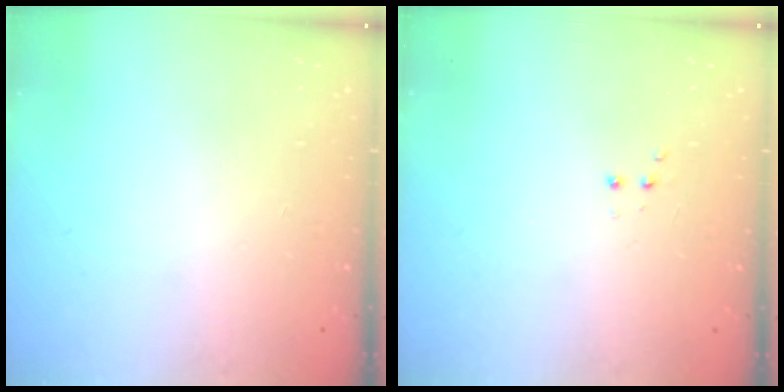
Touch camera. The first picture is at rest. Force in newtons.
{"total": 2.8, "press": 2.8, "slide": 0.6}